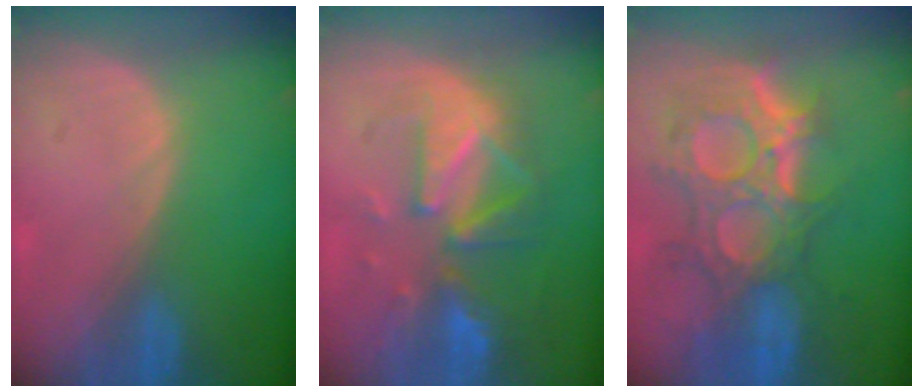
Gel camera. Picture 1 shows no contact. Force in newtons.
{"total": 9.8, "press": 8.9, "slide": 4.2}
{"total": 11.9, "press": 10.7, "slide": 5.2}